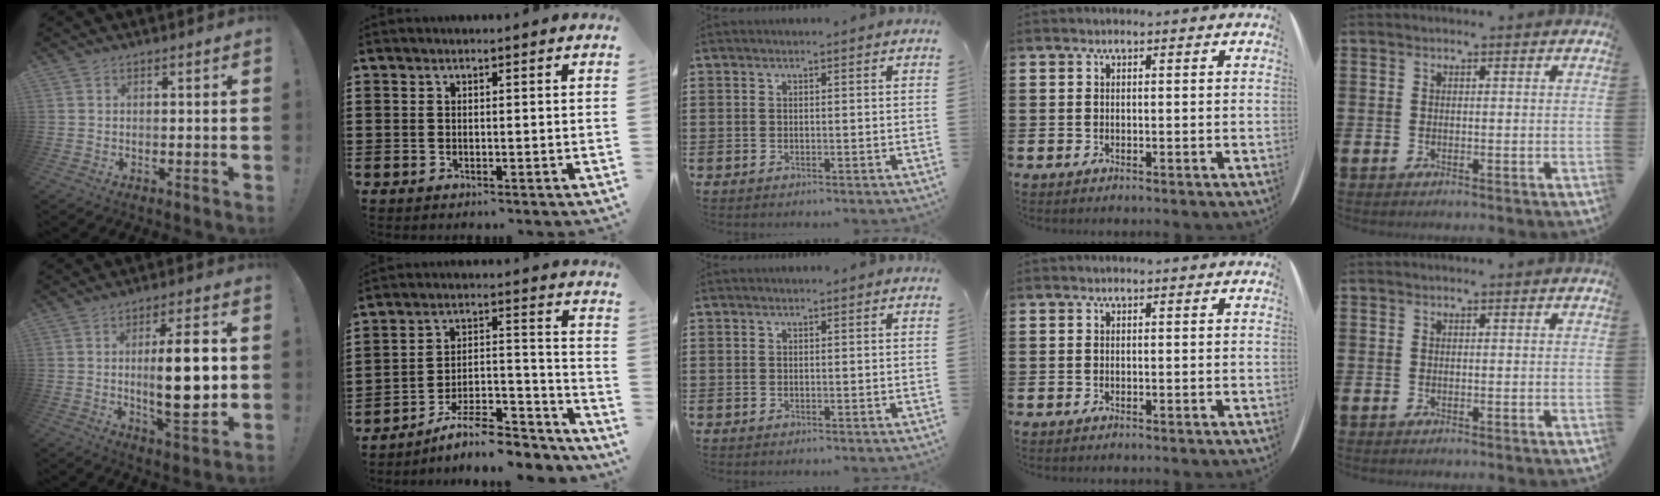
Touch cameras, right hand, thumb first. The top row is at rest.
{"thumb": {"total": 15.7, "force": [0.4, 4.3, 15.1], "torque": [-0.249, -0.015, -0.006]}, "index": {"total": 9.8, "force": [-8.4, 2.2, 4.5], "torque": [-0.060, 0.028, -0.156]}}